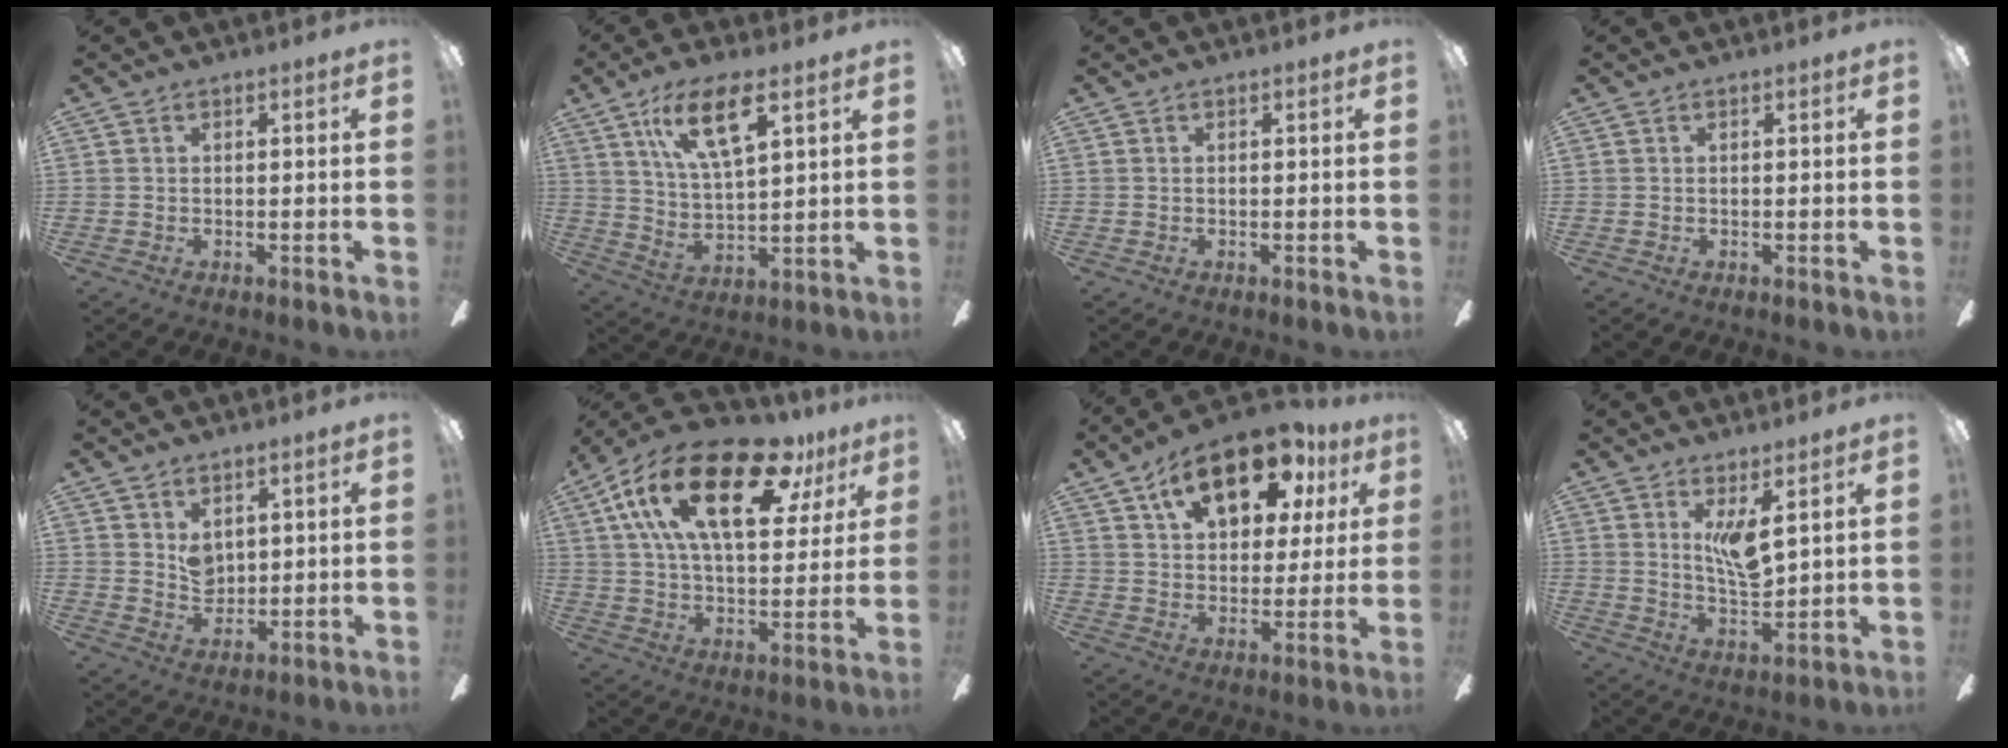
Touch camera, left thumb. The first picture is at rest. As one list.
[{"total": 13.3, "force": [7.7, 4.2, 10.0], "torque": [-0.189, -0.016, 0.134]}, {"total": 0.0}, {"total": 0.0}, {"total": 4.9, "force": [2.9, 3.4, 2.0], "torque": [-0.024, -0.012, 0.051]}, {"total": 25.5, "force": [12.9, 11.3, 18.9], "torque": [-0.333, -0.048, 0.209]}, {"total": 18.1, "force": [10.0, 9.7, 11.6], "torque": [-0.176, -0.034, 0.169]}, {"total": 7.3, "force": [3.5, 2.3, 6.0], "torque": [-0.109, -0.014, 0.058]}]